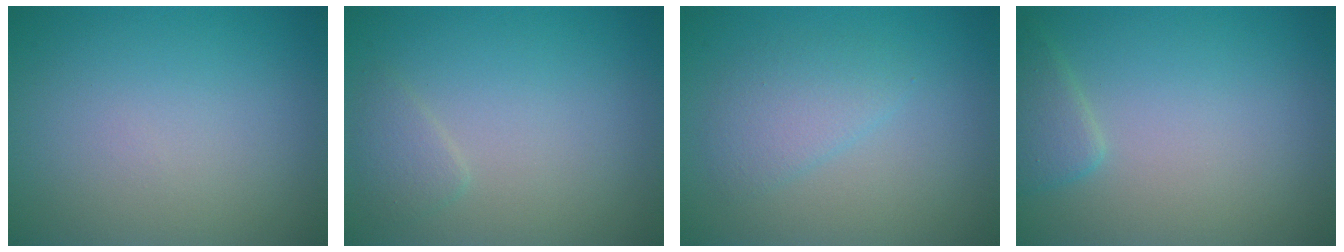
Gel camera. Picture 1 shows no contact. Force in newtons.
{"total": 1.3, "press": 1.3, "slide": 0.0}
{"total": 2.3, "press": 2.3, "slide": 0.1}
{"total": 1.8, "press": 1.8, "slide": 0.1}